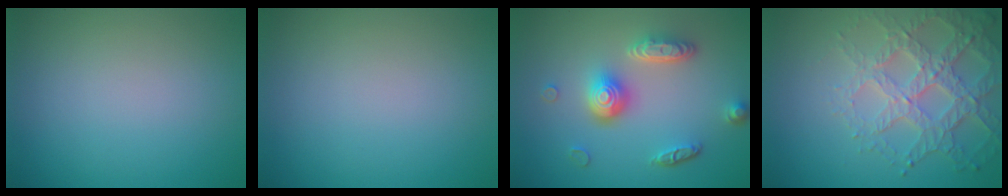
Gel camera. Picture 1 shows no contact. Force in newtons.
{"total": 0.0}
{"total": 4.7, "press": 3.7, "slide": 3.0}
{"total": 5.5, "press": 4.5, "slide": 3.2}